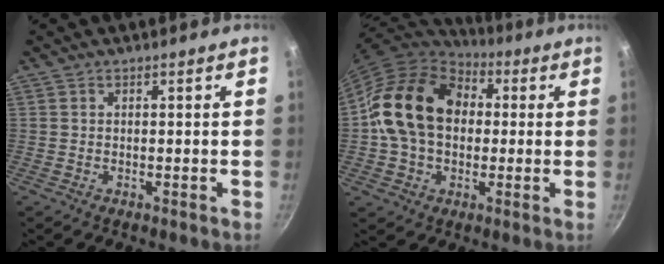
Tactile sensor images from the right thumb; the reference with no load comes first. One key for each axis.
{"total": 18.7, "fx": 1.7, "fy": 14.1, "fz": 12.1, "tx": -0.190, "ty": 0.036, "tz": 0.020}